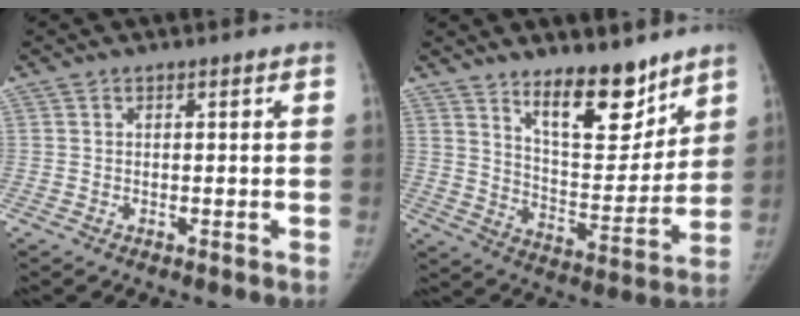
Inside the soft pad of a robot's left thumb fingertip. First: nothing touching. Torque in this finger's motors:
{"motor_torque": [1.86, 0.64, 1.15, -1.35, 0.23]}